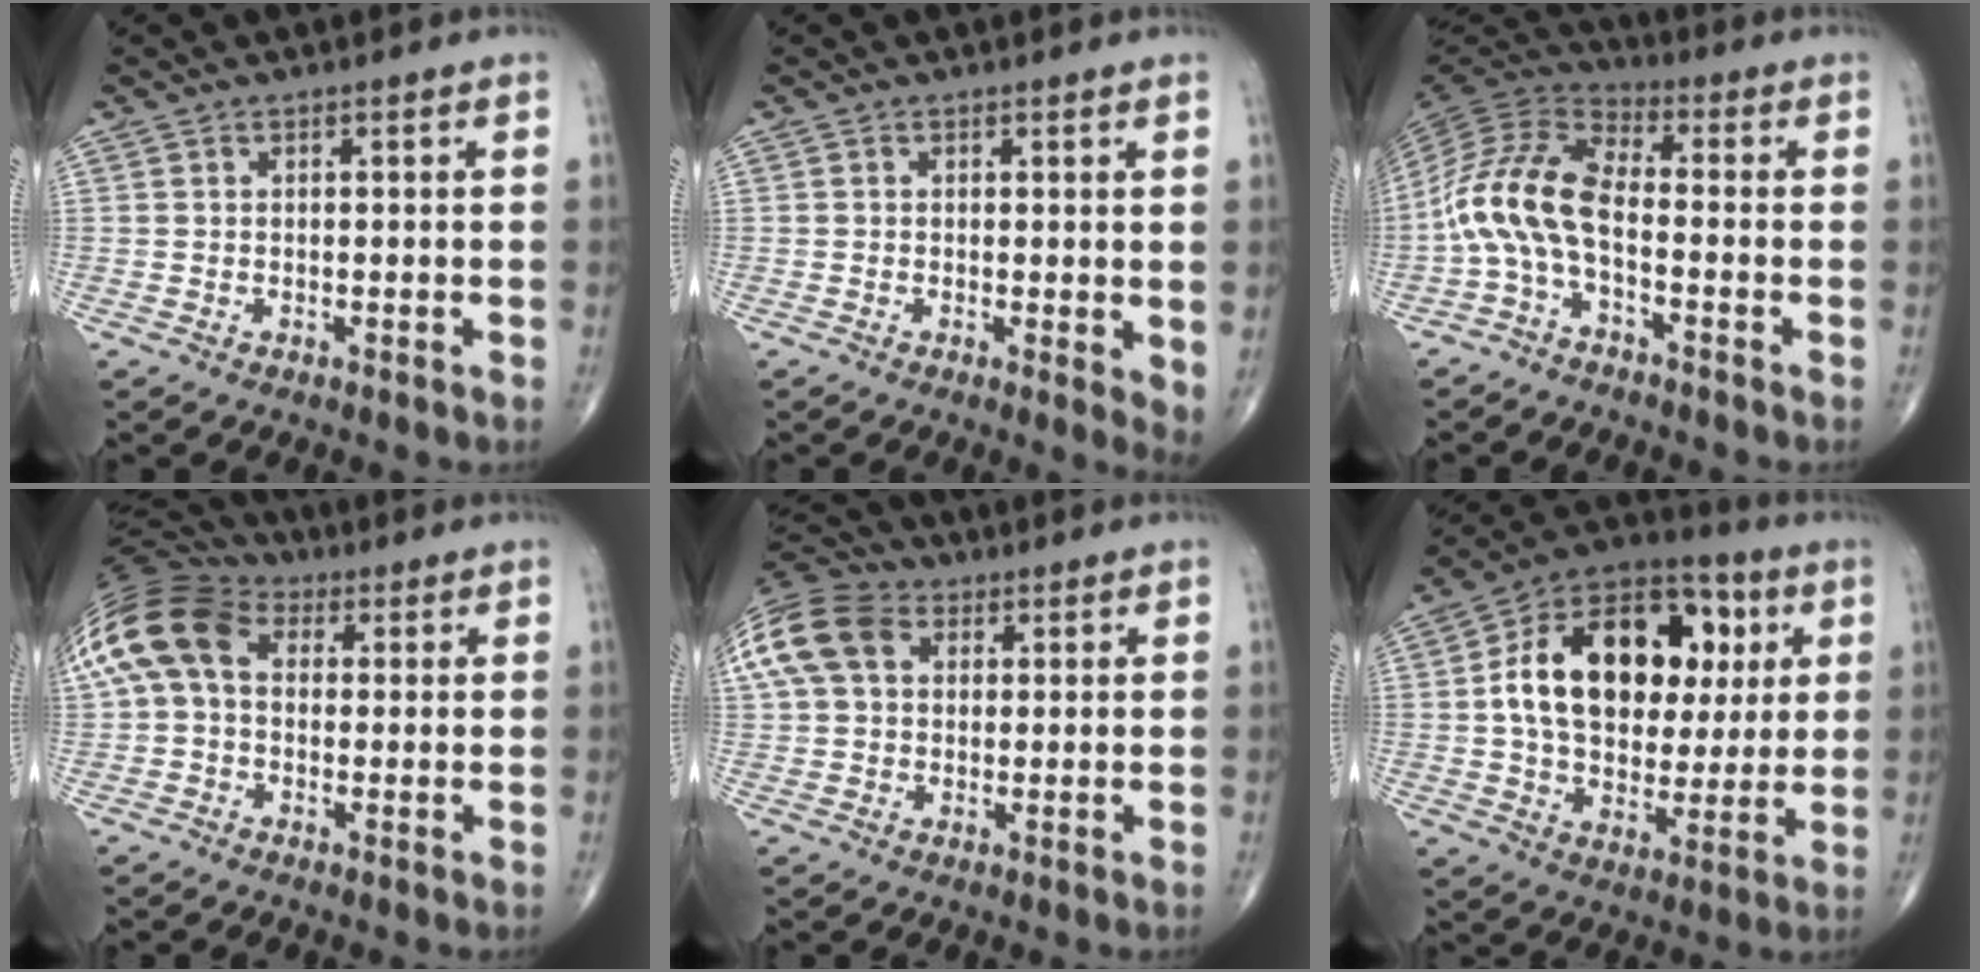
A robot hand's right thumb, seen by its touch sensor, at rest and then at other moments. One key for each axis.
{"total": 3.4, "fx": 0.2, "fy": 1.2, "fz": 3.2, "tx": -0.042, "ty": -0.011, "tz": 0.000}
{"total": 11.4, "fx": -3.2, "fy": 5.2, "fz": 9.7, "tx": -0.202, "ty": 0.051, "tz": -0.075}
{"total": 15.1, "fx": 2.6, "fy": 10.7, "fz": 10.3, "tx": -0.216, "ty": 0.043, "tz": 0.038}
{"total": 16.0, "fx": 5.0, "fy": 11.7, "fz": 9.7, "tx": -0.226, "ty": 0.039, "tz": 0.085}
{"total": 24.3, "fx": 4.8, "fy": 15.9, "fz": 17.7, "tx": -0.259, "ty": 0.012, "tz": 0.074}